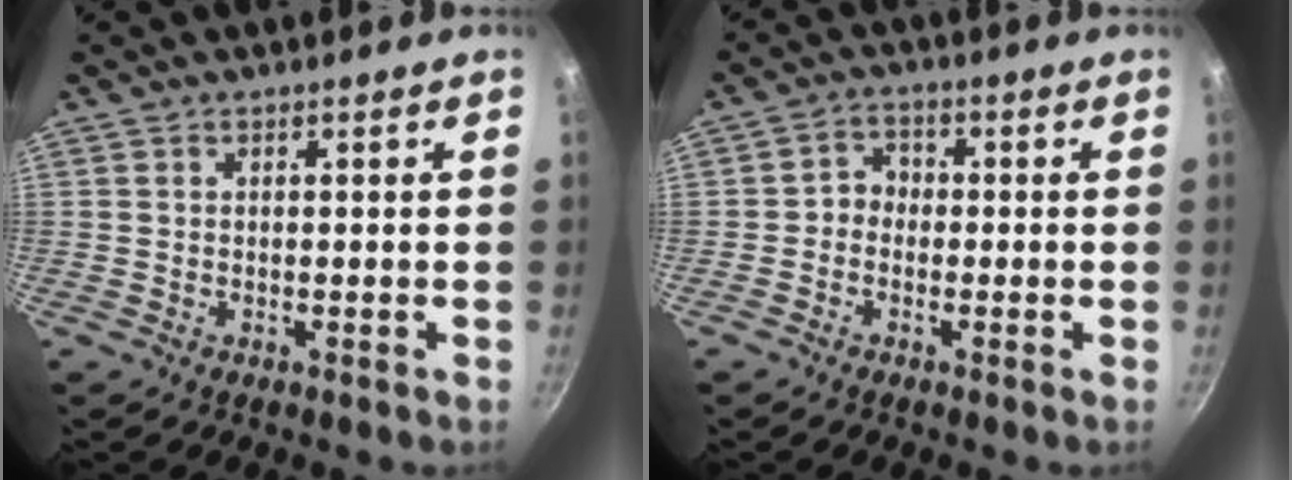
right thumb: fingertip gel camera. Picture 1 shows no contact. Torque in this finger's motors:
{"motor_torque": [-0.04, -0.11, 0.47, 0.10, 0.05]}